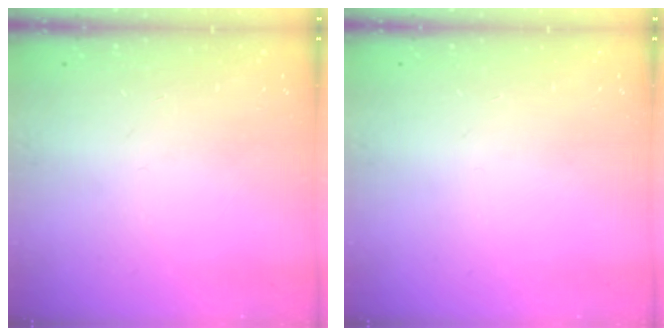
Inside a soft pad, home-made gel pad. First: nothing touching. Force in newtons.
{"total": 0.0}